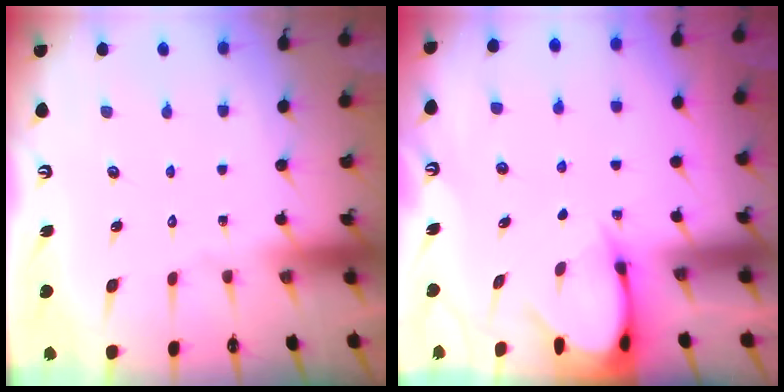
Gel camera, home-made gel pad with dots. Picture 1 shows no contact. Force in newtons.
{"total": 3.8, "press": 3.8, "slide": 0.4}